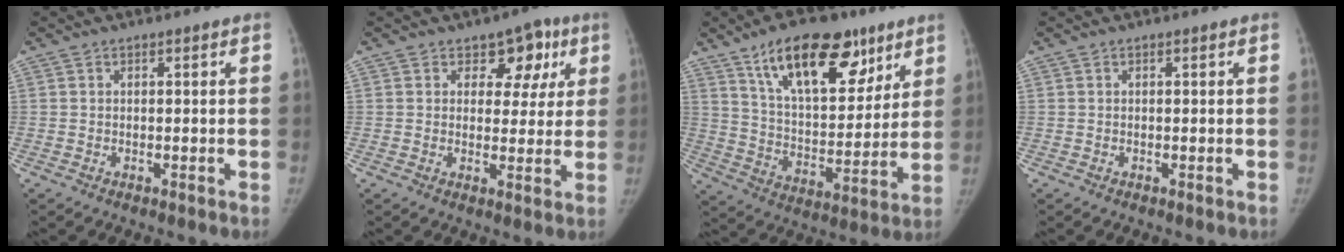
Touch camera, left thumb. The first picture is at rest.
{"total": 7.4, "force": [3.4, 5.2, 3.9], "torque": [0.001, -0.008, 0.040]}
{"total": 21.3, "force": [12.5, 9.8, 14.1], "torque": [-0.180, -0.046, 0.213]}
{"total": 0.0}